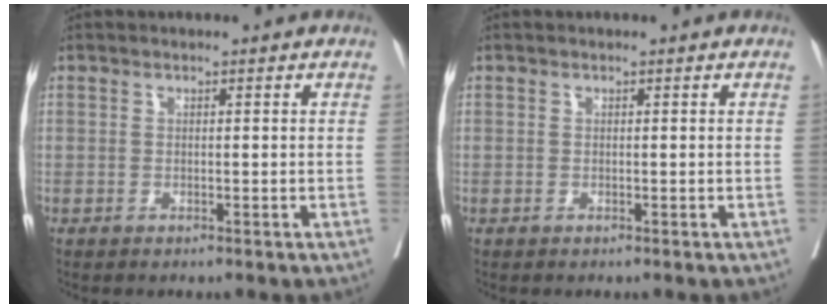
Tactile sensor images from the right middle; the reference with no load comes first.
{"total": 0.0}